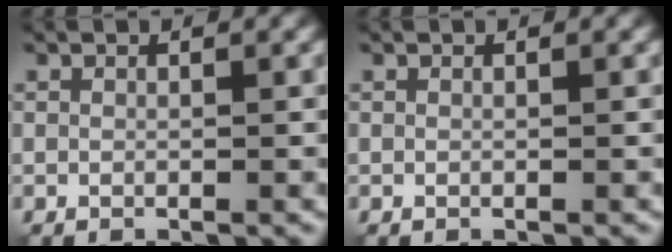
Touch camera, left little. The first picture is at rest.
{"total": 0.0}